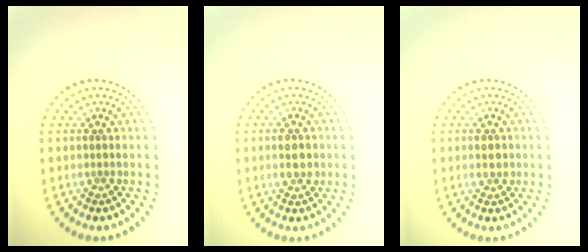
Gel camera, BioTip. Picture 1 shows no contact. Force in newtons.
{"total": 2.6, "press": 2.6, "slide": 0.1}
{"total": 1.0, "press": 1.0, "slide": 0.0}